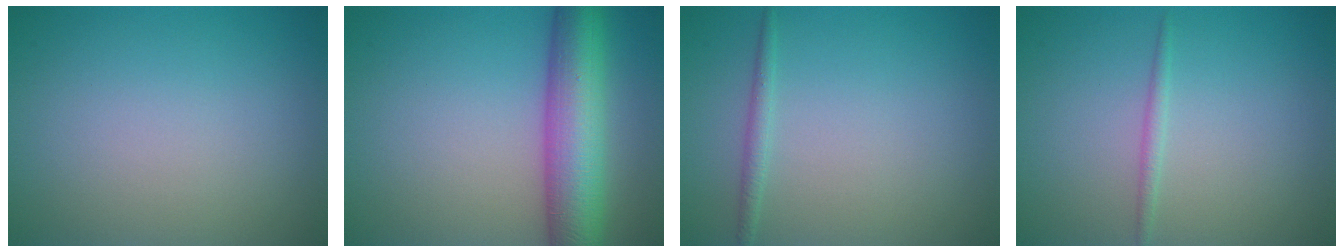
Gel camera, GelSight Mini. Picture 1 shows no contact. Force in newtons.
{"total": 8.7, "press": 8.7, "slide": 0.4}
{"total": 1.1, "press": 1.1, "slide": 0.1}
{"total": 0.9, "press": 0.9, "slide": 0.0}